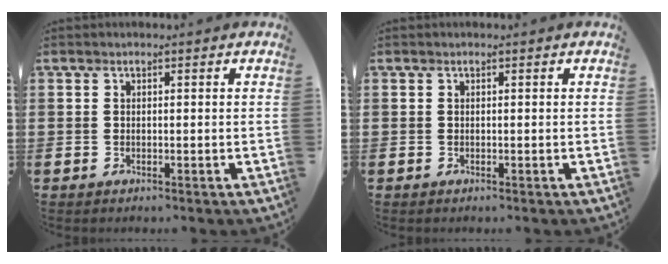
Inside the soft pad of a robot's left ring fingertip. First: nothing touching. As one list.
[{"total": 0.0}]